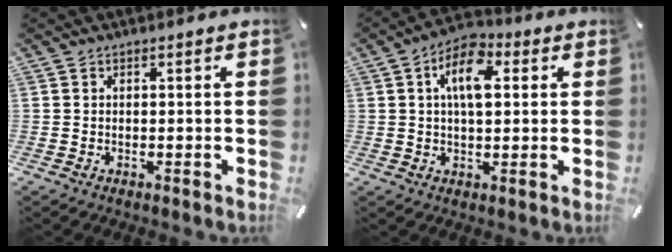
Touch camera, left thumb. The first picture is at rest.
{"total": 9.7, "force": [2.7, 5.4, 7.6], "torque": [-0.126, 0.001, 0.044]}